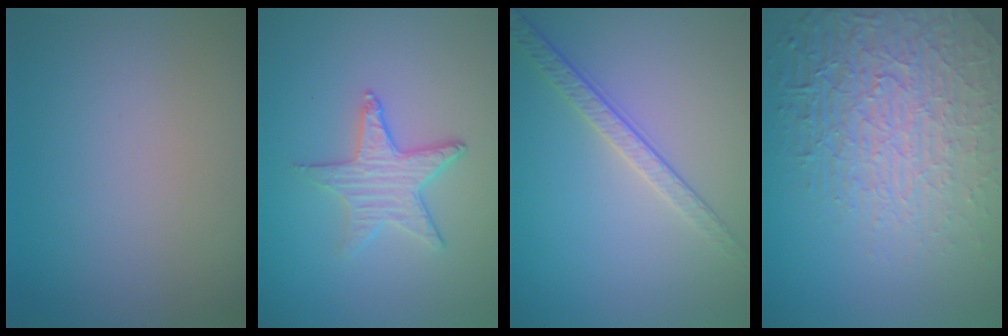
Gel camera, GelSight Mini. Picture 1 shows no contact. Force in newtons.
{"total": 3.1, "press": 2.9, "slide": 1.1}
{"total": 2.4, "press": 2.0, "slide": 1.4}
{"total": 8.8, "press": 6.0, "slide": 6.4}